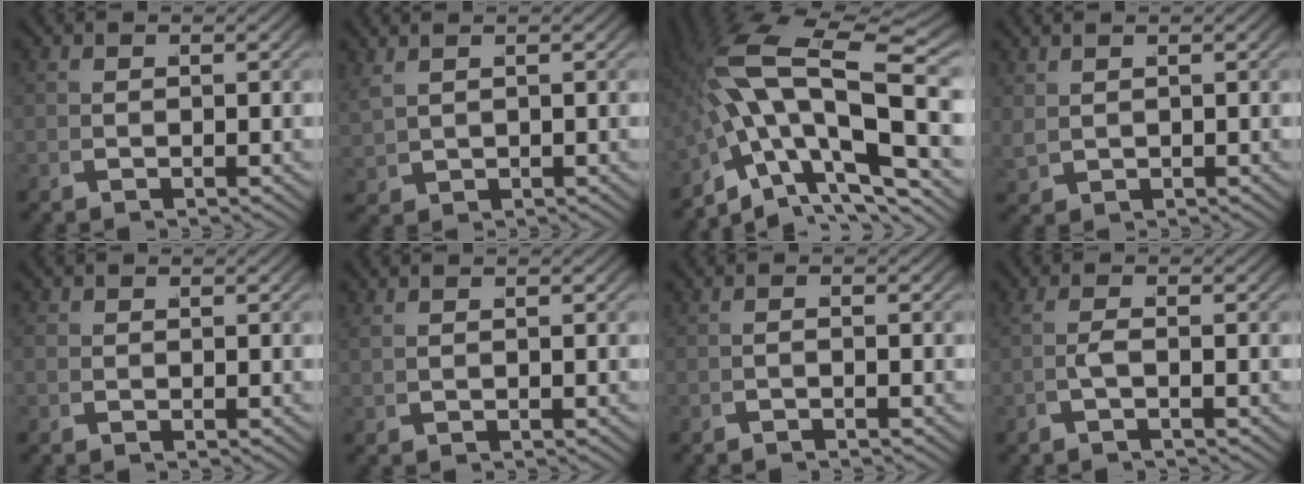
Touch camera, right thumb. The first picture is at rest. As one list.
[{"total": 1.6, "force": [0.9, 0.8, 1.0], "torque": [-0.029, -0.002, 0.030]}, {"total": 11.4, "force": [0.2, 5.7, 9.9], "torque": [-0.200, -0.016, 0.012]}, {"total": 1.3, "force": [0.7, 0.8, 0.7], "torque": [-0.019, -0.003, 0.024]}, {"total": 1.1, "force": [0.2, 1.0, 0.5], "torque": [-0.010, 0.002, 0.001]}, {"total": 0.7, "force": [0.6, -0.3, 0.3], "torque": [-0.008, 0.003, 0.019]}, {"total": 1.2, "force": [-0.7, -1.0, -0.3], "torque": [0.016, 0.009, -0.017]}, {"total": 1.1, "force": [-0.5, -0.8, 0.6], "torque": [-0.010, 0.010, -0.010]}]